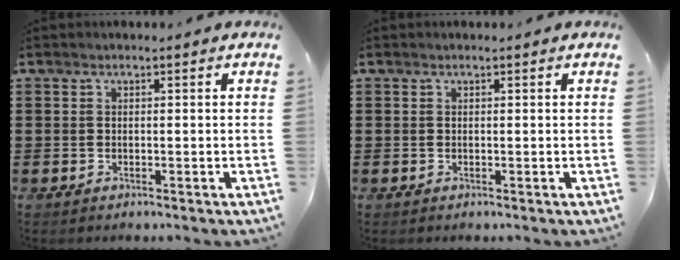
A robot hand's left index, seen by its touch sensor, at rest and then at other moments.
{"total": 0.0}